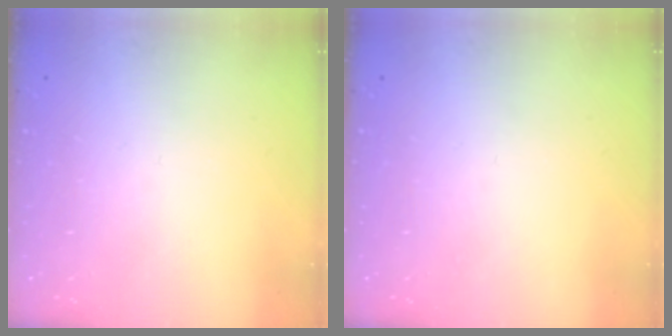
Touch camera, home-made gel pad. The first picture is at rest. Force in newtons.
{"total": 0.0}